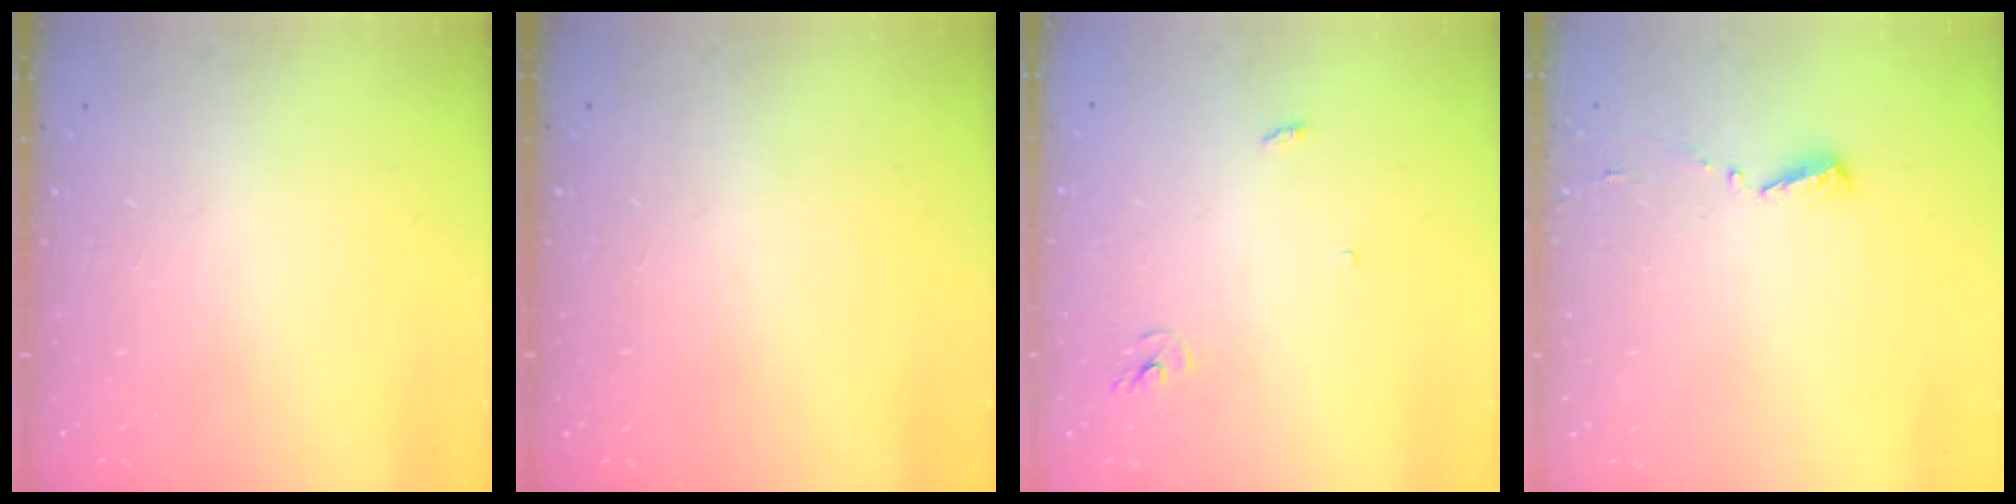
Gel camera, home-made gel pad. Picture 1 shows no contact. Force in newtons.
{"total": 0.0}
{"total": 2.9, "press": 2.9, "slide": 0.2}
{"total": 4.7, "press": 4.7, "slide": 0.4}